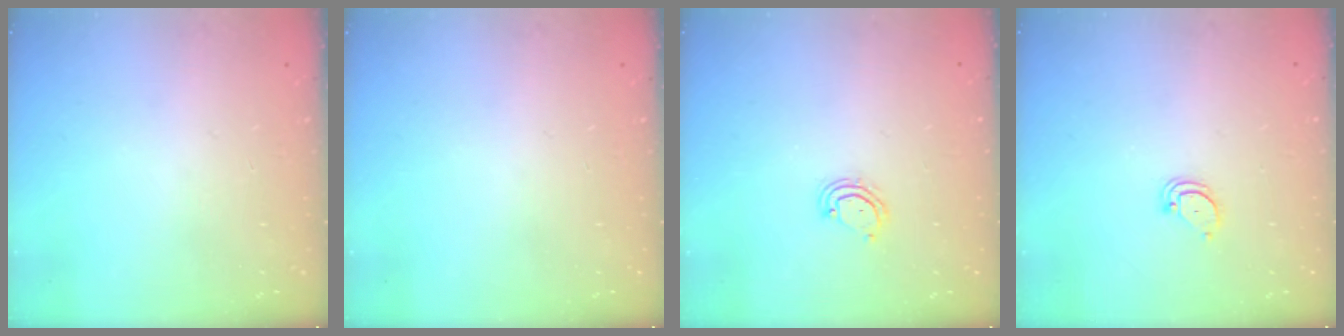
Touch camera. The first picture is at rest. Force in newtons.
{"total": 0.0}
{"total": 3.9, "press": 3.9, "slide": 0.3}
{"total": 2.7, "press": 2.7, "slide": 0.2}